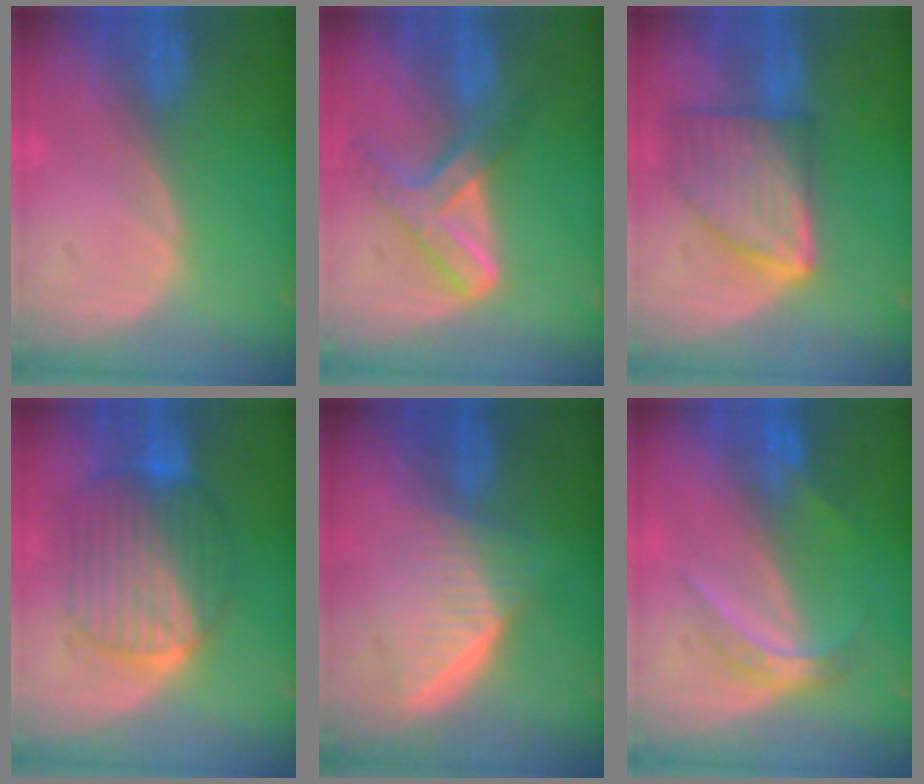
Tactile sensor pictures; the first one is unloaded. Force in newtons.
{"total": 7.3, "press": 6.2, "slide": 3.8}
{"total": 9.0, "press": 9.0, "slide": 0.6}
{"total": 10.3, "press": 10.3, "slide": 0.8}
{"total": 6.8, "press": 6.1, "slide": 3.1}
{"total": 4.7, "press": 4.2, "slide": 2.1}